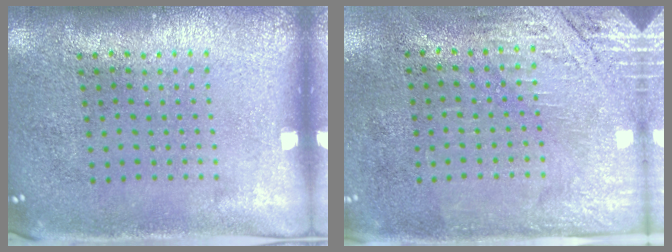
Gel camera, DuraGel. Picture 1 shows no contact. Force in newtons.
{"total": 2.8, "press": 2.4, "slide": 1.4}